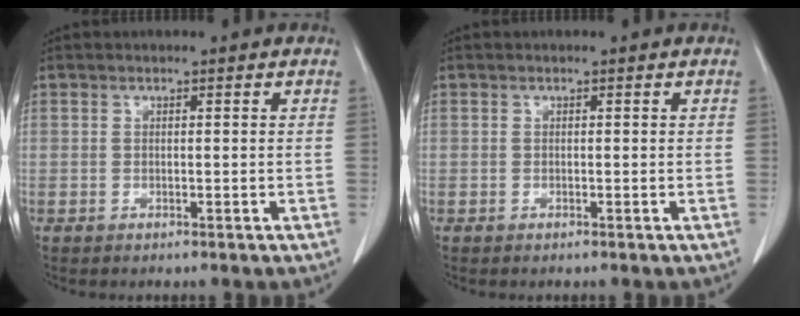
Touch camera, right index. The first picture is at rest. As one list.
[{"total": 0.0}]